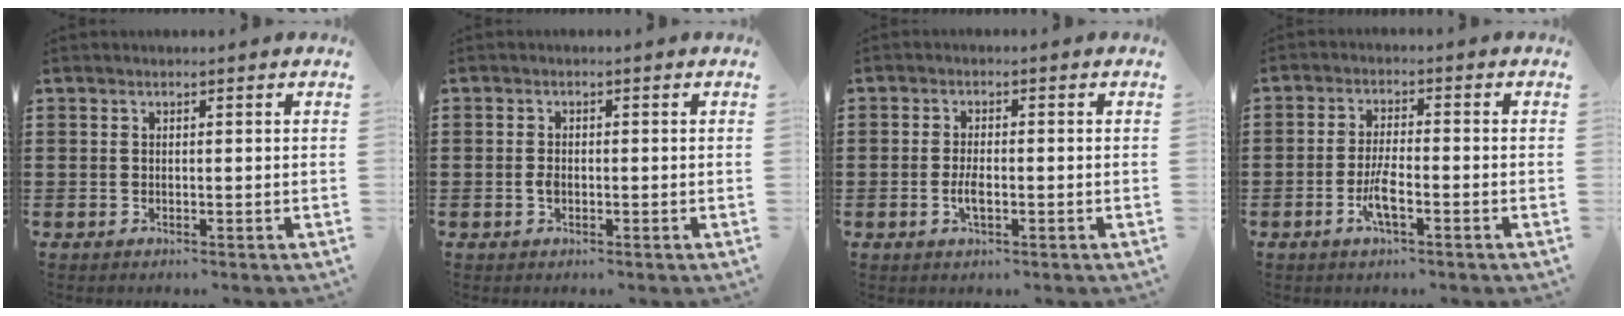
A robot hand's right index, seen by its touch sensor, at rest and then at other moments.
{"total": 1.6, "force": [-0.4, 0.9, 1.2], "torque": [-0.031, -0.001, -0.010]}
{"total": 2.8, "force": [-0.7, 1.0, 2.5], "torque": [-0.053, -0.003, -0.014]}
{"total": 4.5, "force": [-1.9, 0.9, 3.9], "torque": [-0.085, -0.005, -0.040]}